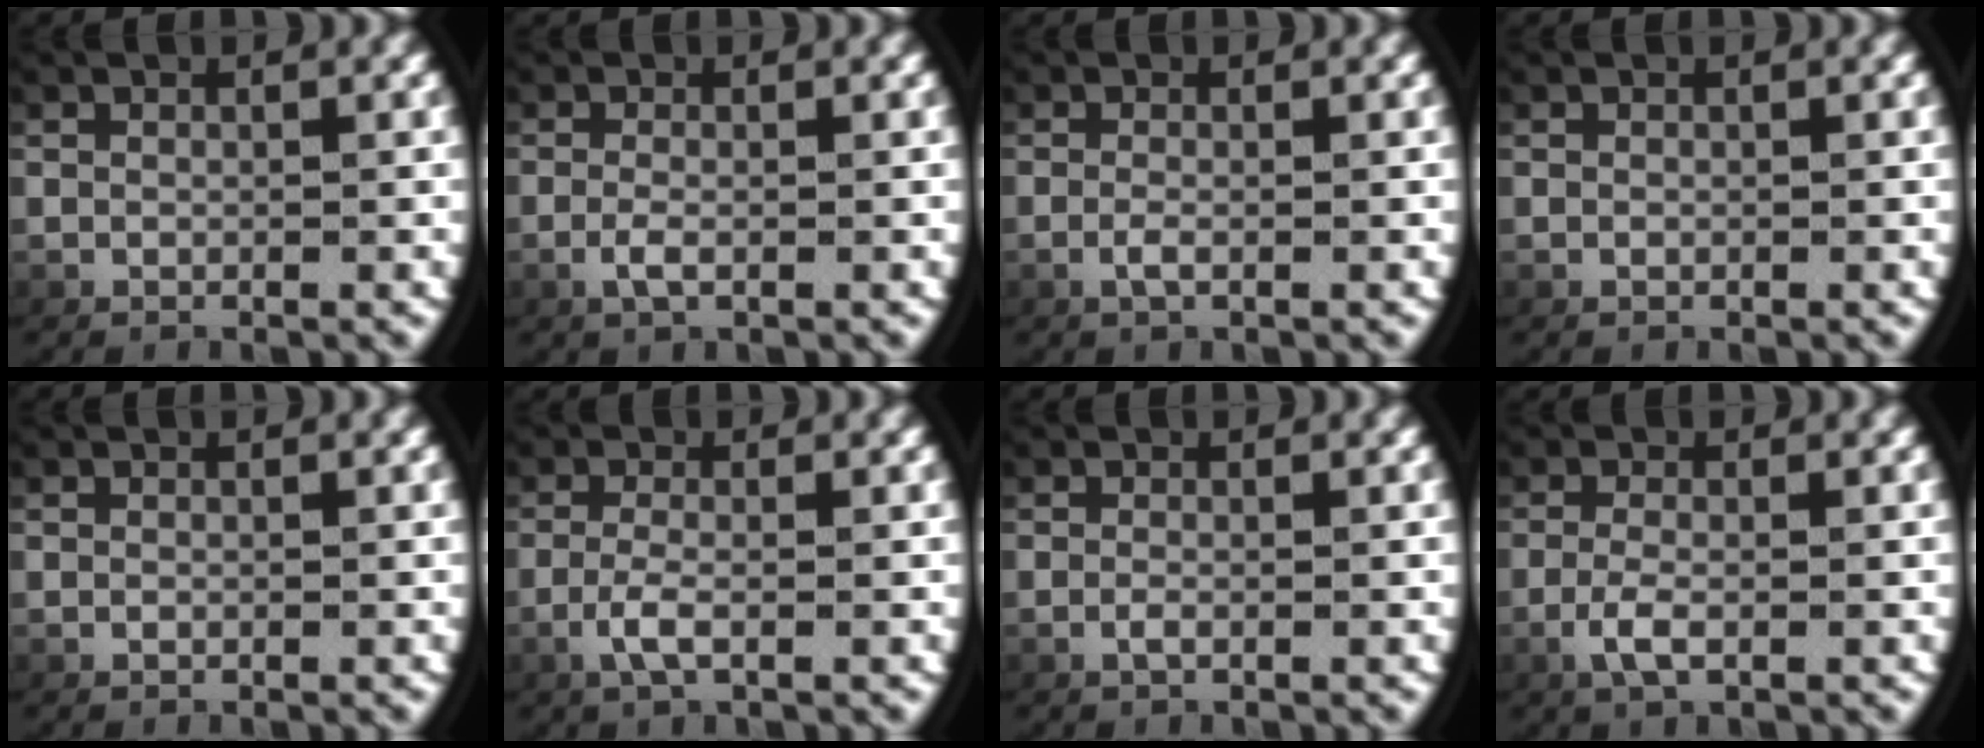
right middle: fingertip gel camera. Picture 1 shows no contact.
{"total": 1.2, "force": [-0.6, -0.1, 1.1], "torque": [-0.037, -0.016, -0.001]}
{"total": 1.0, "force": [-0.6, -0.3, 0.8], "torque": [-0.031, -0.014, -0.002]}
{"total": 0.0}
{"total": 0.0}
{"total": 1.9, "force": [-0.7, -0.2, 1.8], "torque": [-0.051, -0.017, -0.002]}
{"total": 0.8, "force": [-0.6, -0.2, 0.5], "torque": [-0.024, -0.013, -0.003]}
{"total": 1.9, "force": [-0.7, 0.1, 1.8], "torque": [-0.052, -0.017, -0.003]}